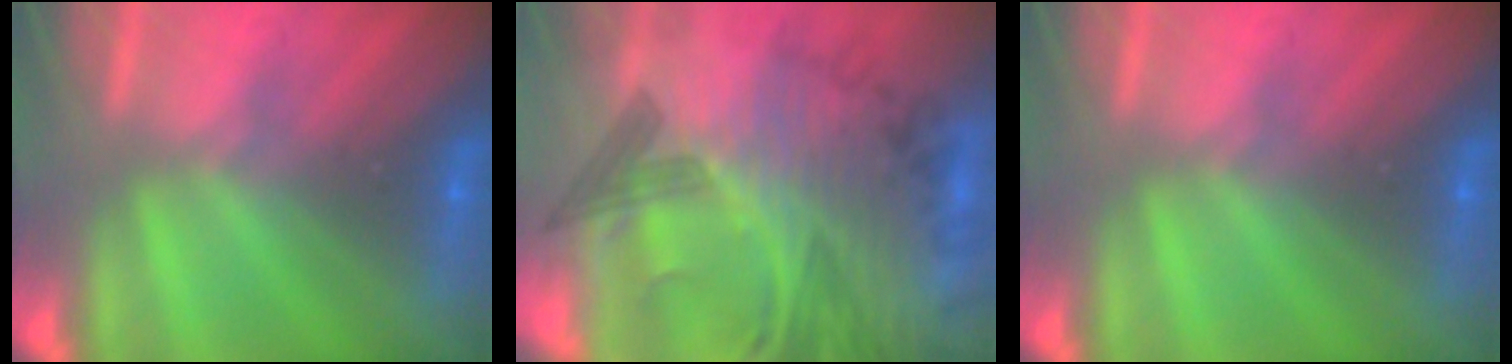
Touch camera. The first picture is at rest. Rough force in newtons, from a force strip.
{"total": 7.3}
{"total": 0.0}